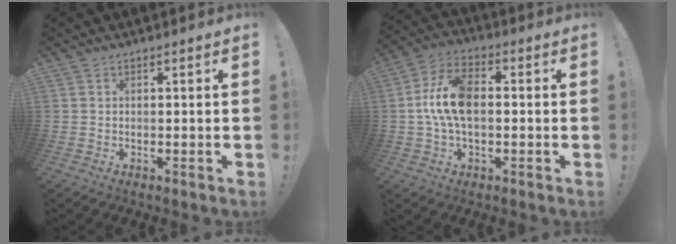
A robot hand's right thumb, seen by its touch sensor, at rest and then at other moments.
{"total": 12.1, "force": [0.0, 6.6, 10.1], "torque": [-0.198, 0.008, 0.001]}